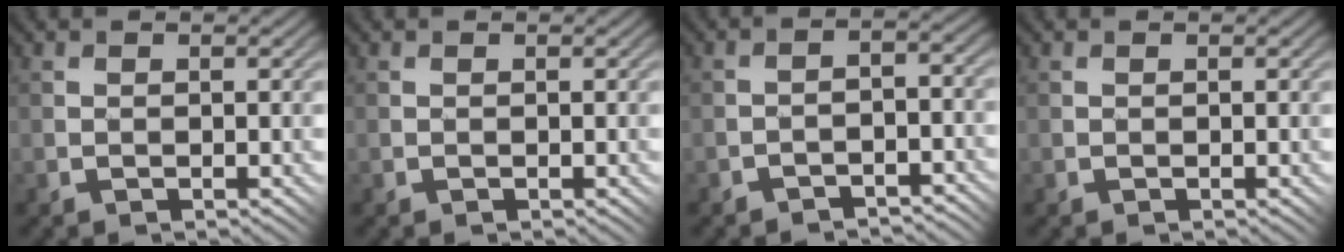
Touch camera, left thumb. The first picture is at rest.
{"total": 0.0}
{"total": 2.4, "force": [-2.2, 0.7, 0.9], "torque": [-0.008, 0.010, -0.044]}
{"total": 0.0}